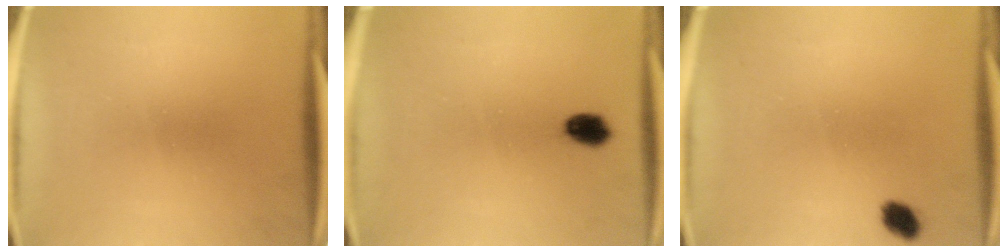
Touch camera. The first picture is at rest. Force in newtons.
{"total": 4.2}
{"total": 2.8}